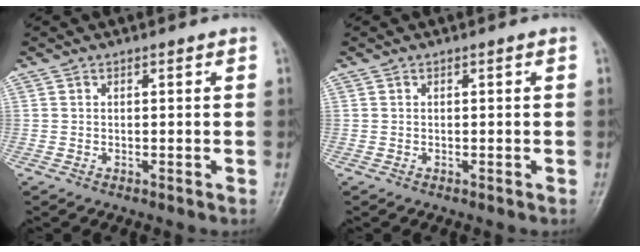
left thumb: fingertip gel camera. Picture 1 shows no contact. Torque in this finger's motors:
{"motor_torque": [-0.05, 0.07, -0.01, -0.05, 0.00]}